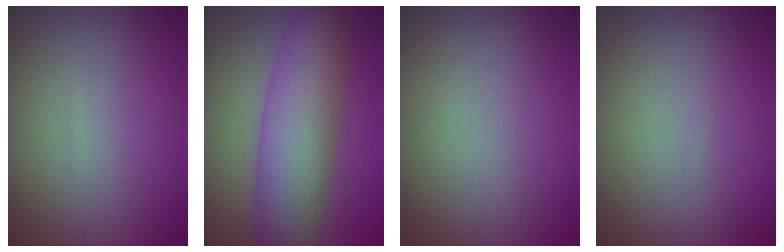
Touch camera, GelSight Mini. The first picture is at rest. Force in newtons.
{"total": 8.6, "press": 8.6, "slide": 0.5}
{"total": 0.0}
{"total": 0.0}